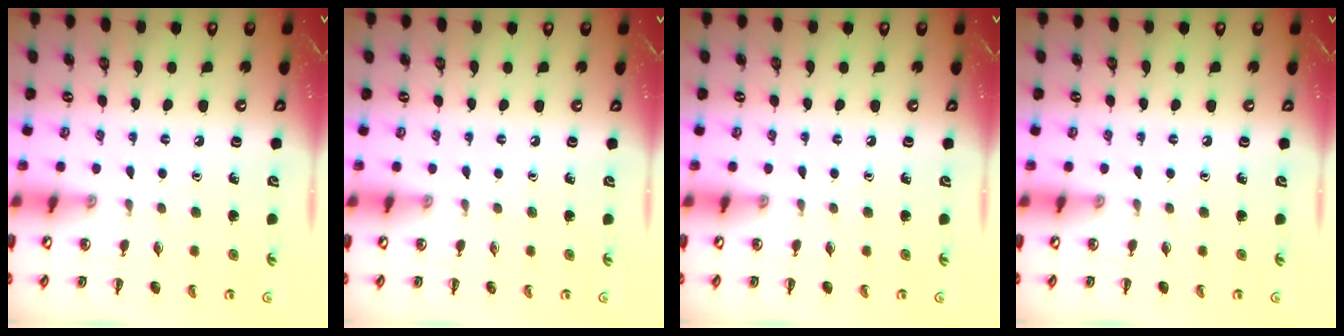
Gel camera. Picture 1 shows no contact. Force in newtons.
{"total": 0.0}
{"total": 0.0}
{"total": 0.0}